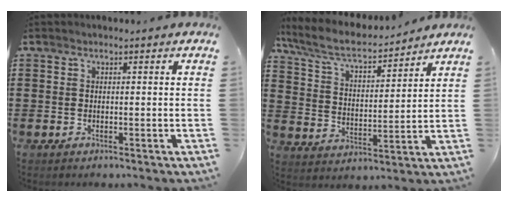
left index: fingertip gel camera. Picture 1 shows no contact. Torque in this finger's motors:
{"motor_torque": [-0.20, -1.45, 0.52, 0.15]}